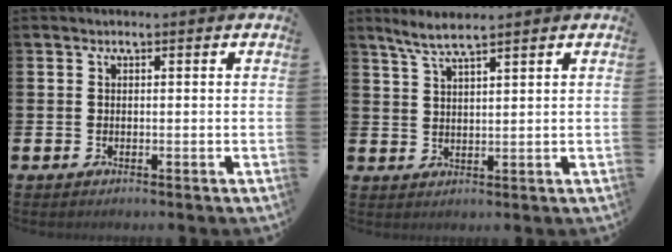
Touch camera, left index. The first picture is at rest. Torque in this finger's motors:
{"motor_torque": [0.17, -0.38, 0.49, 0.16]}